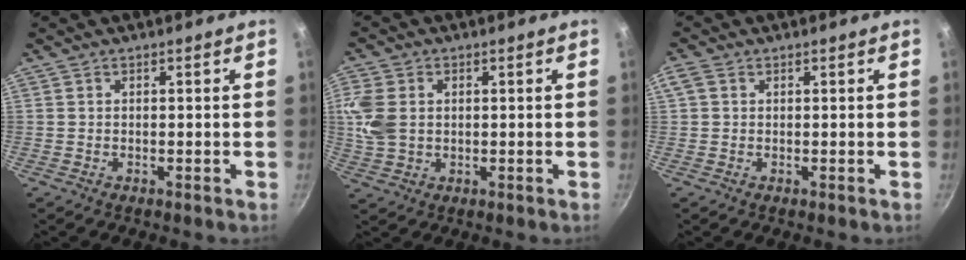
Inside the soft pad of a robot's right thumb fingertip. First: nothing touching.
{"total": 8.3, "force": [1.1, 6.1, 5.5], "torque": [-0.116, 0.001, 0.020]}
{"total": 2.0, "force": [0.6, 1.6, 1.2], "torque": [-0.022, 0.004, 0.011]}